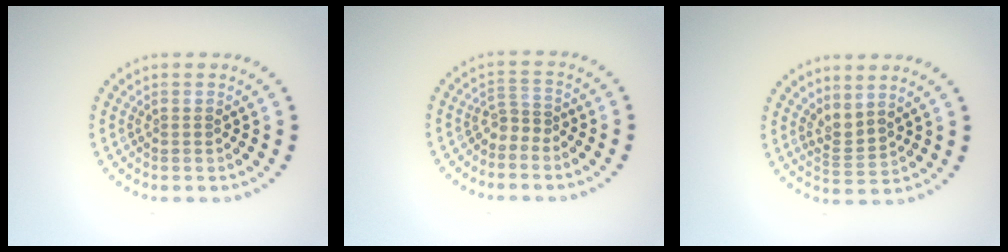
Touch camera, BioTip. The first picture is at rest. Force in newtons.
{"total": 1.6, "press": 1.1, "slide": 1.1}
{"total": 2.1, "press": 1.4, "slide": 1.6}